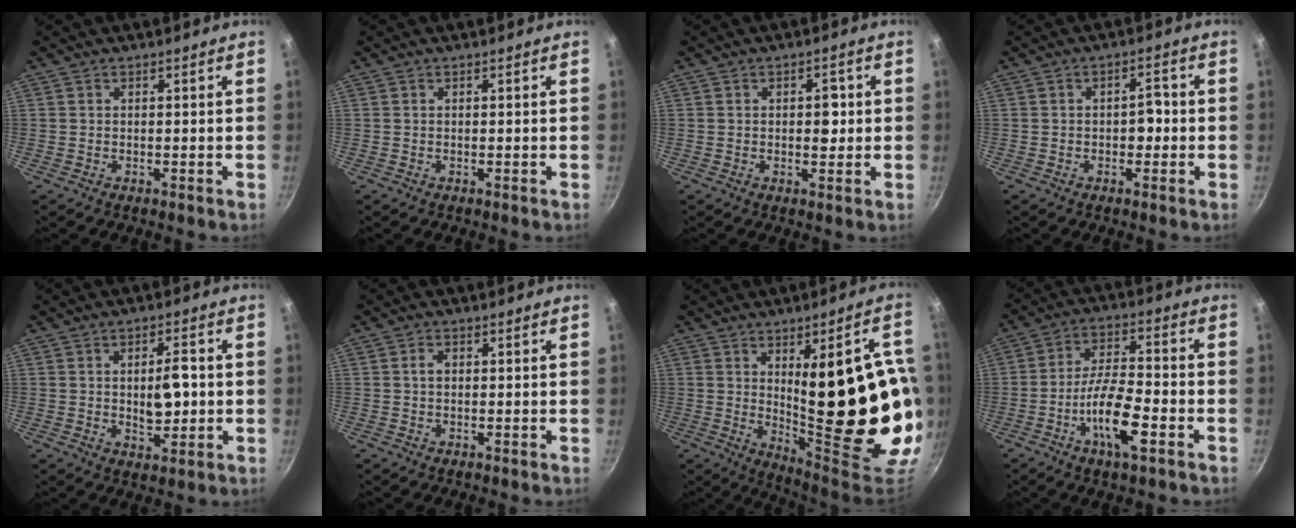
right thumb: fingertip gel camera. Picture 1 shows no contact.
{"total": 0.0}
{"total": 3.3, "force": [0.3, 2.1, 2.6], "torque": [-0.019, 0.002, 0.003]}
{"total": 3.3, "force": [-0.6, 2.0, 2.5], "torque": [-0.014, 0.015, -0.009]}
{"total": 7.0, "force": [-0.1, 3.5, 6.1], "torque": [-0.075, -0.001, 0.003]}
{"total": 1.6, "force": [0.2, 1.1, 1.1], "torque": [-0.019, 0.005, 0.002]}
{"total": 27.4, "force": [0.5, 8.9, 25.9], "torque": [-0.330, -0.028, 0.034]}
{"total": 11.3, "force": [-4.7, 3.5, 9.7], "torque": [-0.173, 0.028, -0.090]}